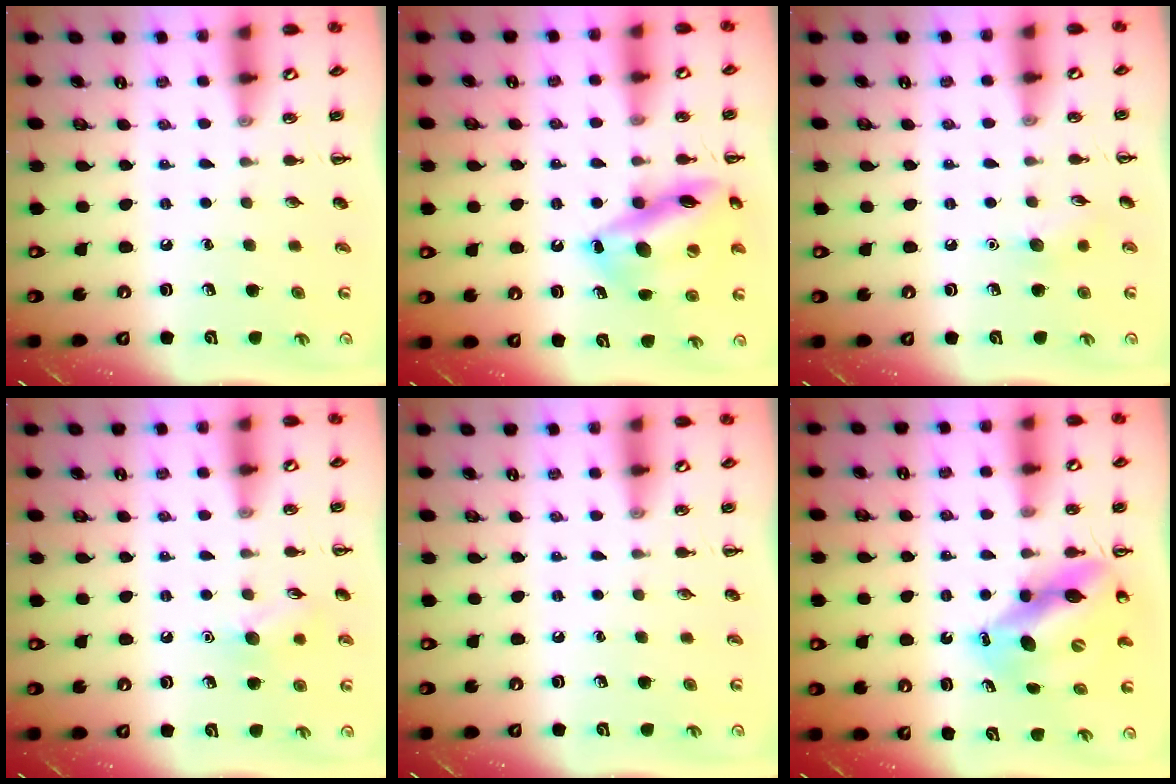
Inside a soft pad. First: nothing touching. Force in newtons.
{"total": 17.9, "press": 17.7, "slide": 2.0}
{"total": 6.4, "press": 6.2, "slide": 1.6}
{"total": 7.5, "press": 7.3, "slide": 1.4}
{"total": 0.0}
{"total": 12.7, "press": 12.2, "slide": 3.2}